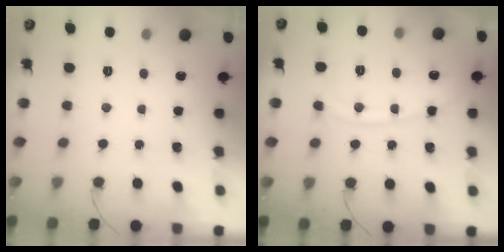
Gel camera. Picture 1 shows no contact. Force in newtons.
{"total": 12.2, "press": 12.1, "slide": 1.5}